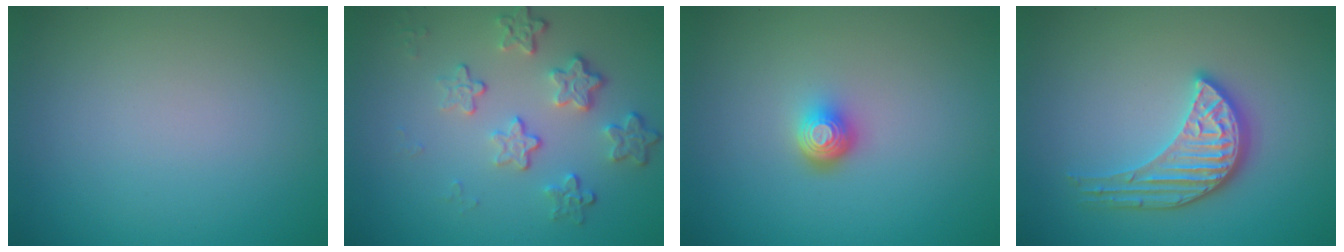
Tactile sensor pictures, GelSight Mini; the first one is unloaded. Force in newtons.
{"total": 4.4, "press": 3.1, "slide": 3.1}
{"total": 2.3, "press": 1.5, "slide": 1.7}
{"total": 3.9, "press": 3.5, "slide": 1.6}